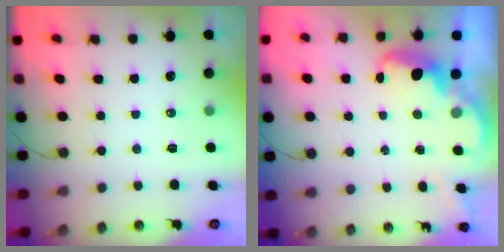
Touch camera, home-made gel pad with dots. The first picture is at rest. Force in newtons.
{"total": 2.6, "press": 2.6, "slide": 0.4}